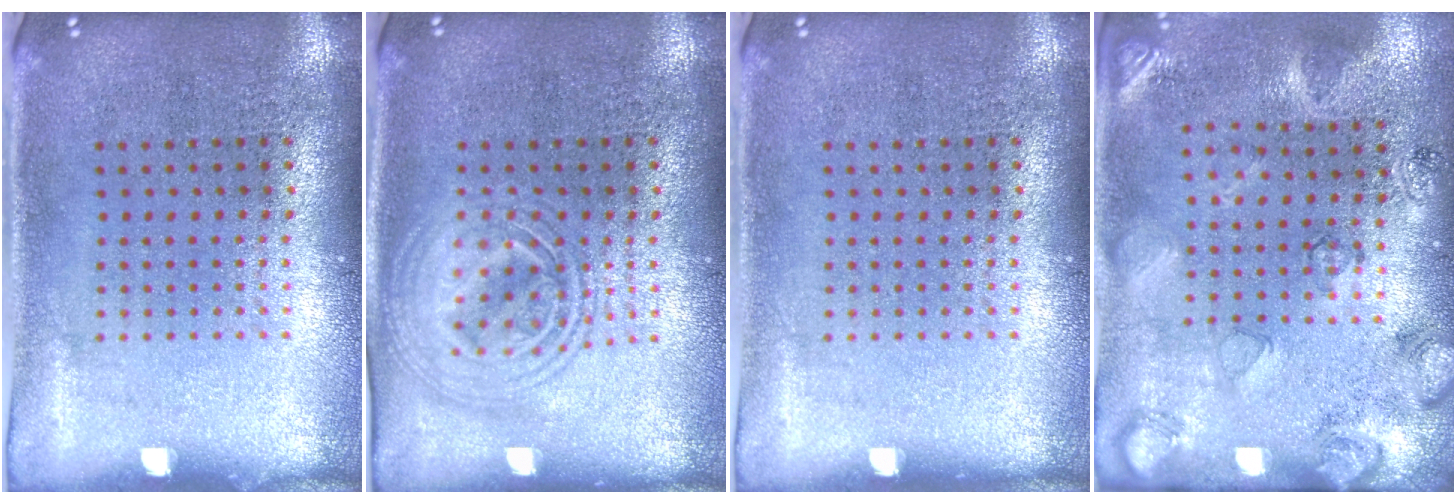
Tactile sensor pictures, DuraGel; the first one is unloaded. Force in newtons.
{"total": 2.9, "press": 2.9, "slide": 0.4}
{"total": 0.0}
{"total": 2.6, "press": 1.8, "slide": 1.9}